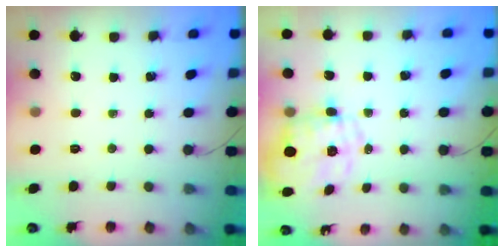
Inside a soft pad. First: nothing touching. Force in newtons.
{"total": 3.8, "press": 3.4, "slide": 1.7}